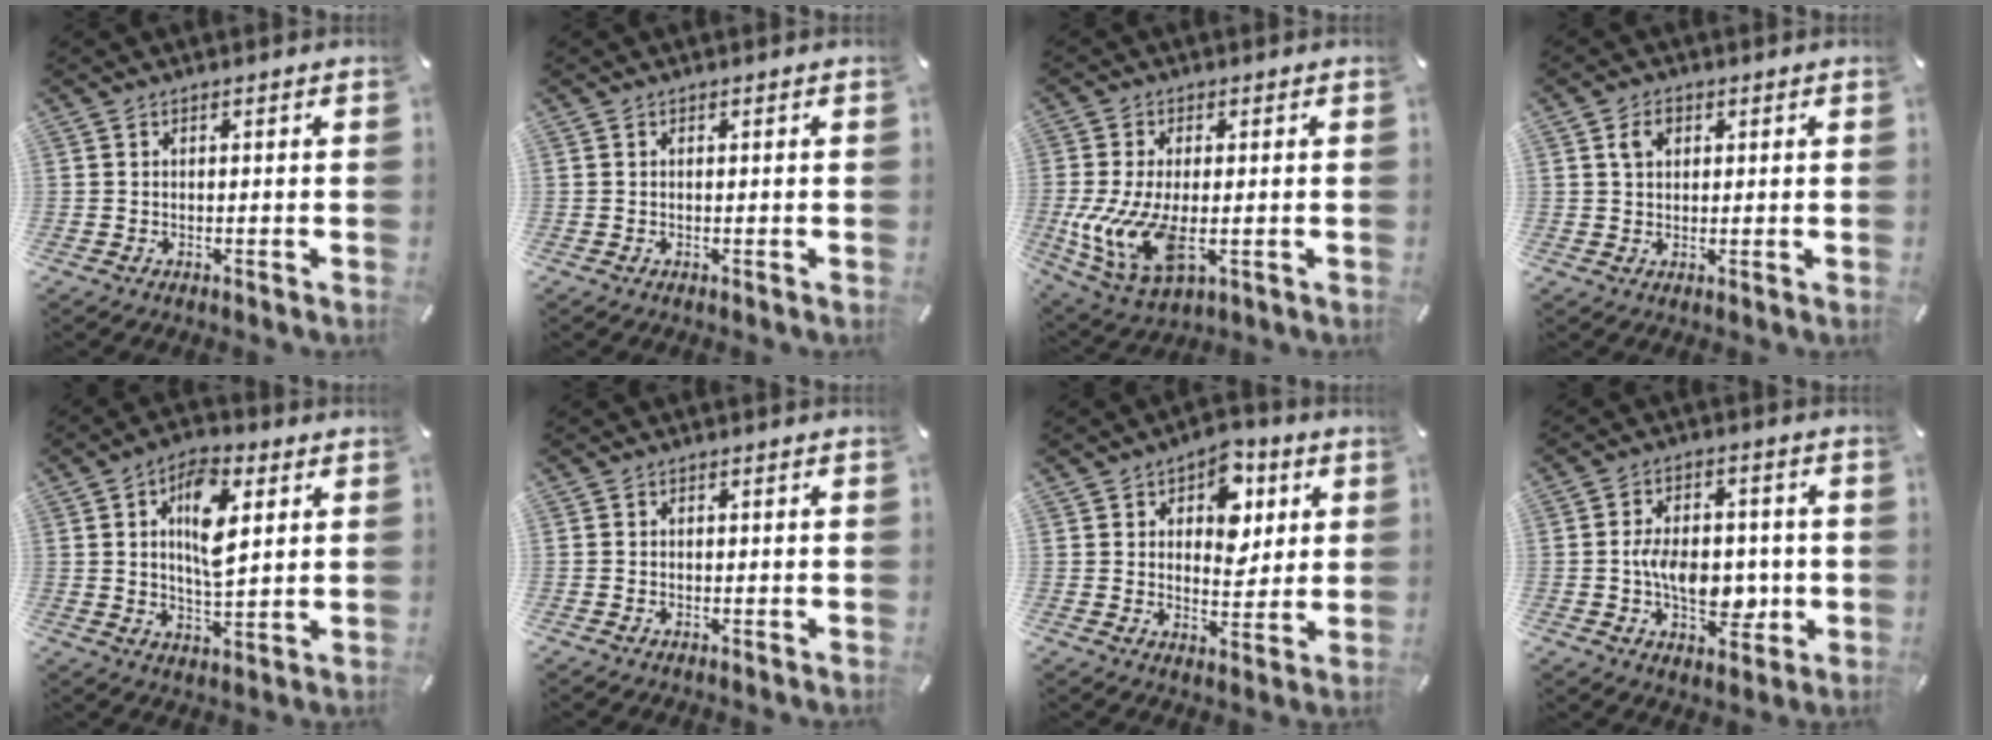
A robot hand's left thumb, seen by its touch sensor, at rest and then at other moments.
{"total": 0.0}
{"total": 14.1, "force": [-1.9, 7.3, 11.9], "torque": [-0.268, -0.019, -0.030]}
{"total": 3.3, "force": [1.3, 2.5, 1.8], "torque": [-0.023, 0.002, 0.019]}
{"total": 11.4, "force": [3.7, 5.9, 9.1], "torque": [-0.150, -0.003, 0.058]}
{"total": 0.6, "force": [-0.2, 0.4, 0.3], "torque": [-0.005, 0.002, -0.005]}
{"total": 9.9, "force": [4.0, 6.8, 5.9], "torque": [-0.060, -0.015, 0.061]}
{"total": 11.6, "force": [-1.5, 7.5, 8.7], "torque": [-0.126, 0.009, -0.022]}